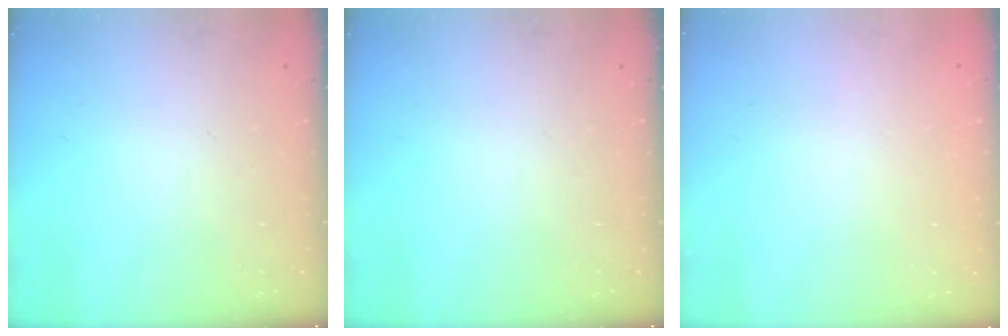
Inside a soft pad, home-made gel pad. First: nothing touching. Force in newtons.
{"total": 0.0}
{"total": 1.7, "press": 1.7, "slide": 0.2}